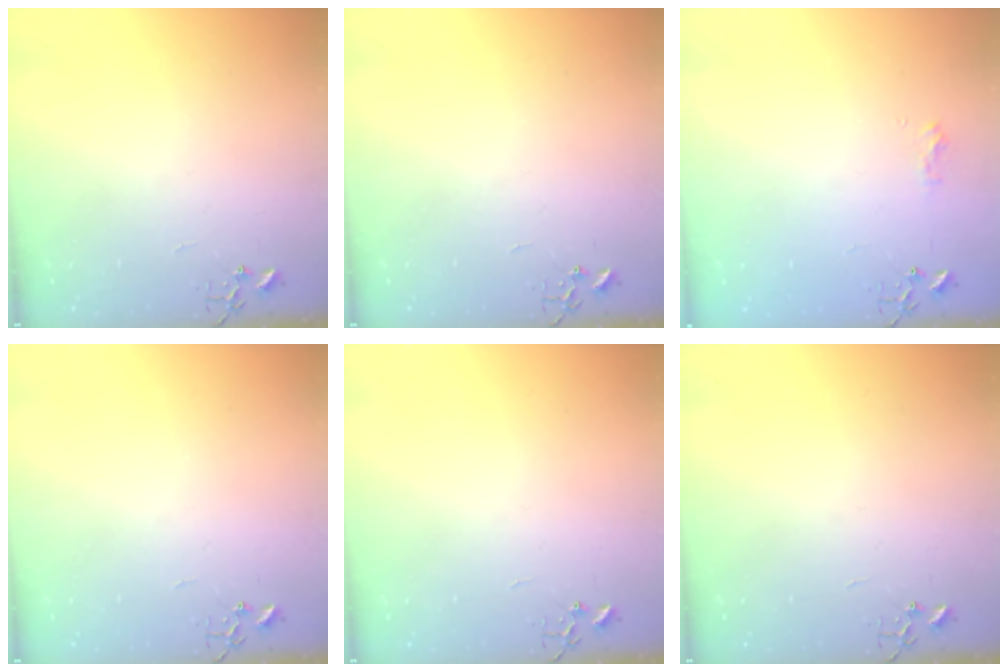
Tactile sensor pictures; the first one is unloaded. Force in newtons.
{"total": 0.0}
{"total": 7.8, "press": 7.8, "slide": 0.6}
{"total": 0.0}
{"total": 0.0}
{"total": 0.0}